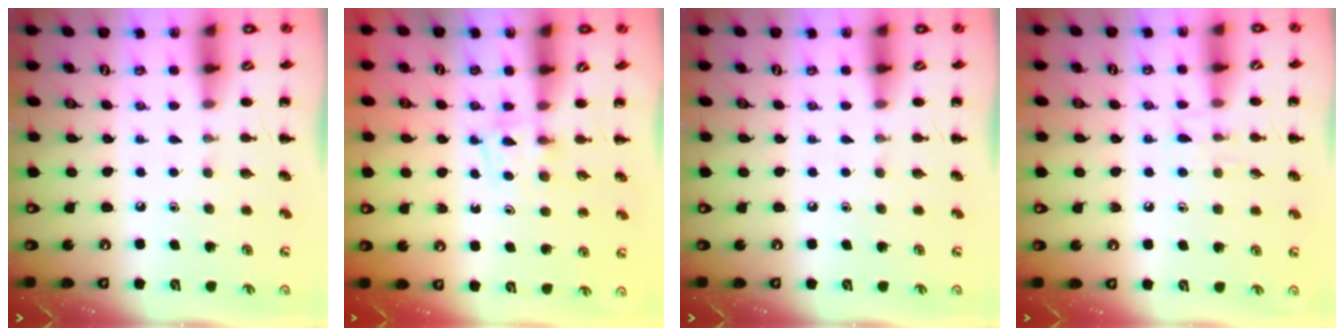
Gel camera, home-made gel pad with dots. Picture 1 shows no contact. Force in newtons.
{"total": 5.1, "press": 4.9, "slide": 1.4}
{"total": 0.0}
{"total": 6.3, "press": 5.9, "slide": 2.3}